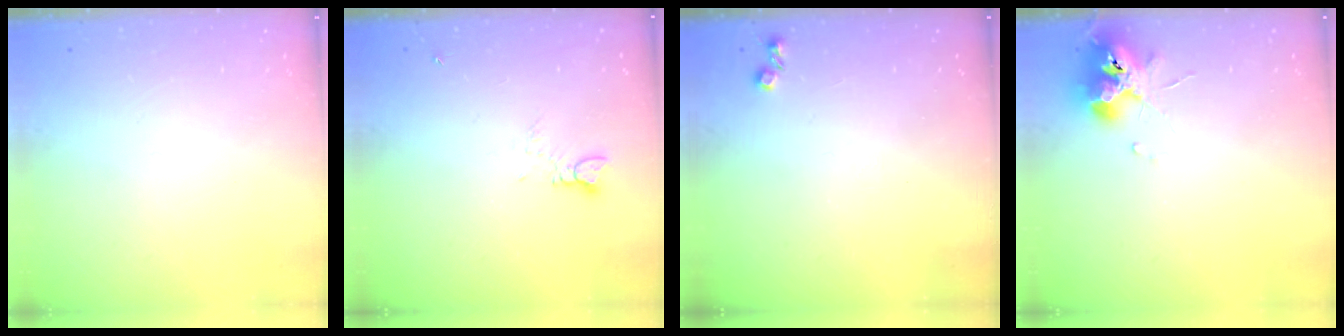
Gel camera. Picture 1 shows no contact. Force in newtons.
{"total": 1.6, "press": 1.6, "slide": 0.2}
{"total": 3.7, "press": 3.6, "slide": 0.6}
{"total": 10.9, "press": 10.9, "slide": 0.5}